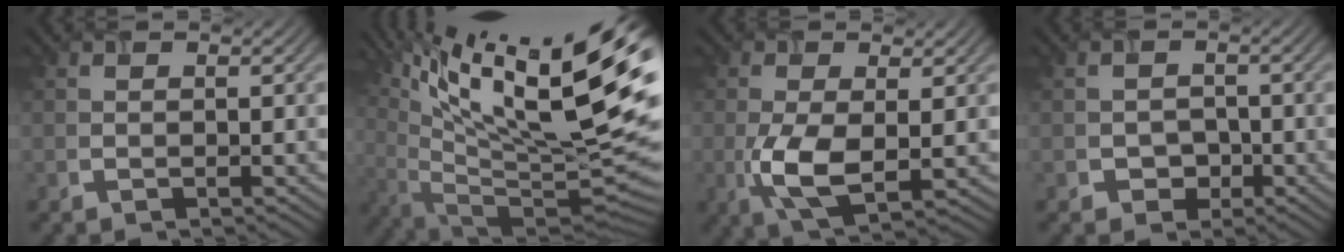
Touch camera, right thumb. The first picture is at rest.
{"total": 18.6, "force": [8.7, 4.6, 15.7], "torque": [-0.247, 0.019, 0.147]}
{"total": 6.7, "force": [-1.2, 3.2, 5.7], "torque": [-0.130, -0.009, -0.018]}
{"total": 2.2, "force": [-1.2, 1.8, 0.3], "torque": [-0.002, -0.005, -0.025]}